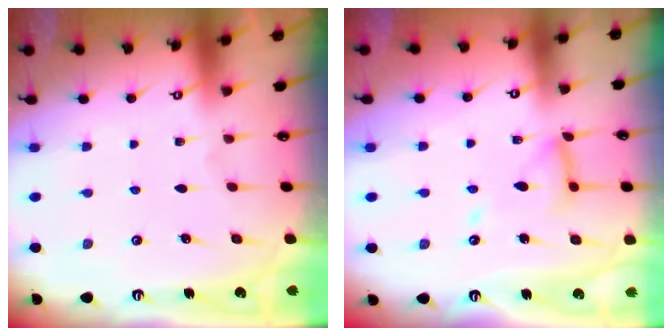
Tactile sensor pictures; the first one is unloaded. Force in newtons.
{"total": 10.9, "press": 10.9, "slide": 0.9}